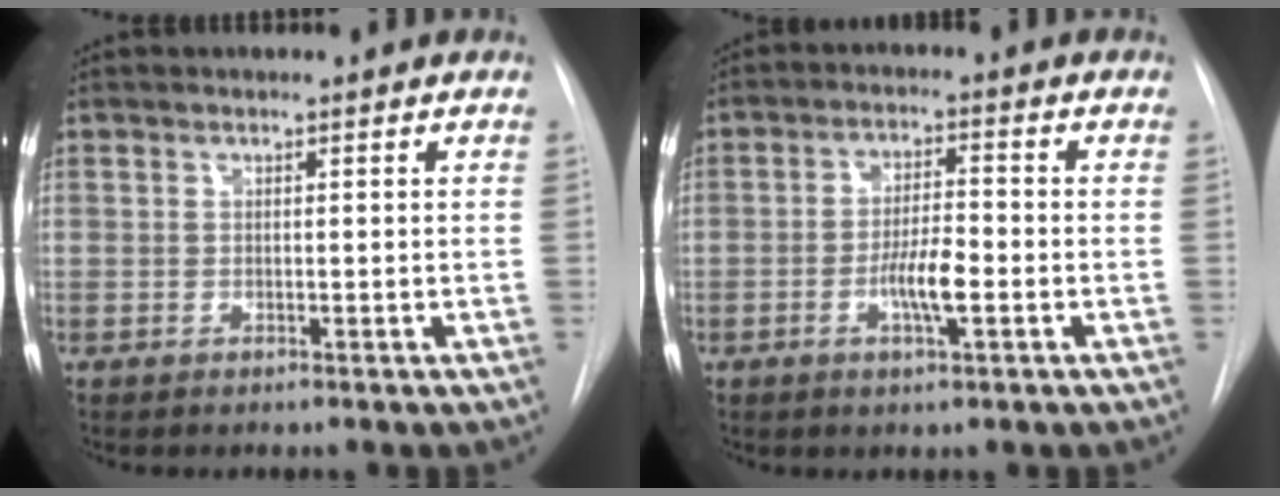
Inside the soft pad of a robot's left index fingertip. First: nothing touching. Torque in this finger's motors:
{"motor_torque": [1.04, 0.34, 0.15, 0.04]}